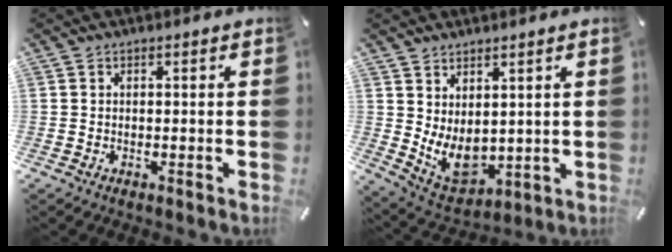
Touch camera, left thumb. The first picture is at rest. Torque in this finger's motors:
{"motor_torque": [1.34, 1.97, 0.21, -0.08, 0.27]}